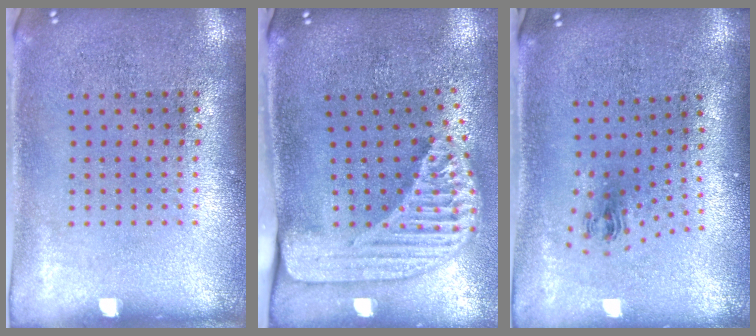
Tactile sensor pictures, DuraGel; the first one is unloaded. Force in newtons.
{"total": 2.5, "press": 1.7, "slide": 1.7}
{"total": 1.0, "press": 0.5, "slide": 0.9}